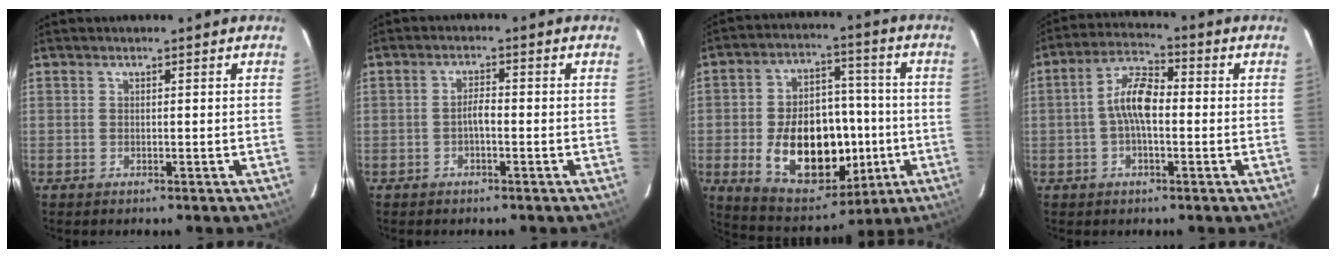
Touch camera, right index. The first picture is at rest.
{"total": 2.0, "force": [-0.9, 0.6, 1.7], "torque": [-0.034, 0.008, -0.017]}
{"total": 20.1, "force": [-4.1, 12.9, 14.9], "torque": [-0.282, 0.018, -0.037]}
{"total": 7.4, "force": [-0.7, 3.1, 6.7], "torque": [-0.136, 0.021, -0.017]}